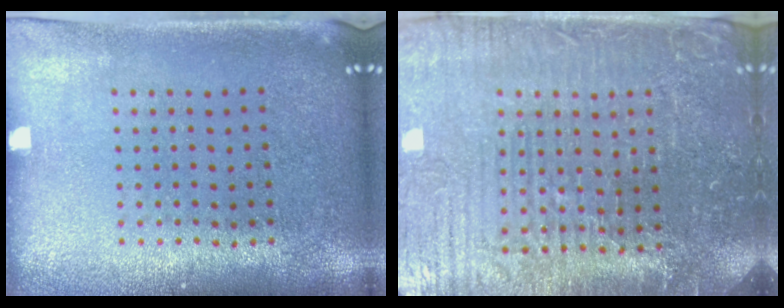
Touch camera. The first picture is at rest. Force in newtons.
{"total": 4.7, "press": 4.5, "slide": 1.5}